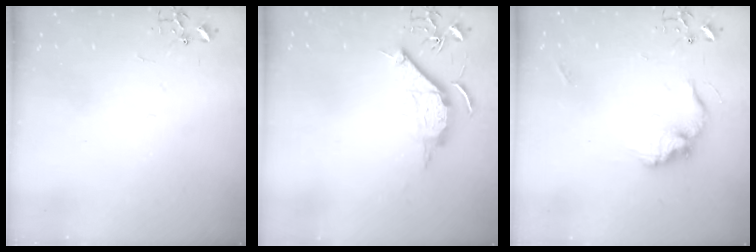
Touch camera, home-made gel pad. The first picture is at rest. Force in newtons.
{"total": 10.7, "press": 10.7, "slide": 1.1}
{"total": 12.6, "press": 12.6, "slide": 0.7}